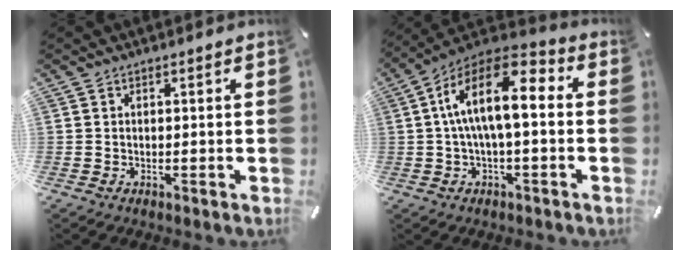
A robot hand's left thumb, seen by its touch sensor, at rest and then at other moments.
{"total": 14.3, "force": [1.6, 6.0, 12.9], "torque": [-0.238, -0.009, 0.025]}